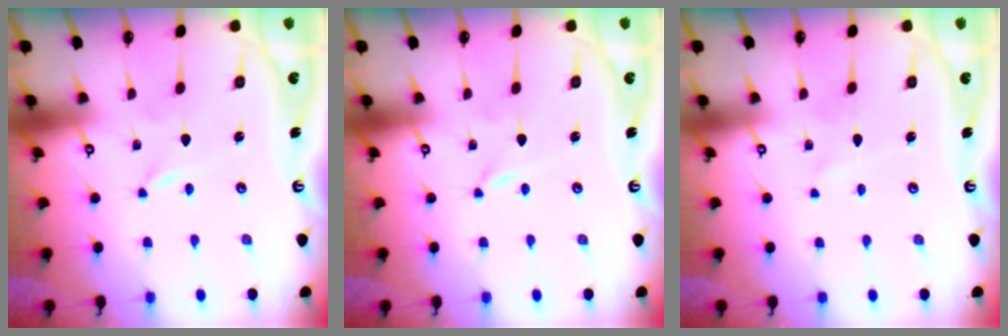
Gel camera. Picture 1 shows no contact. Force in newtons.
{"total": 0.0}
{"total": 2.7, "press": 2.7, "slide": 0.3}